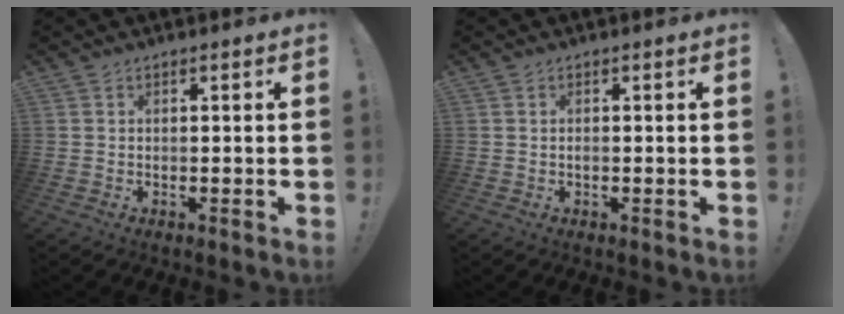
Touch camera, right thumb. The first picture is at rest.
{"total": 0.6, "force": [-0.3, 0.4, 0.2], "torque": [-0.009, 0.005, -0.006]}